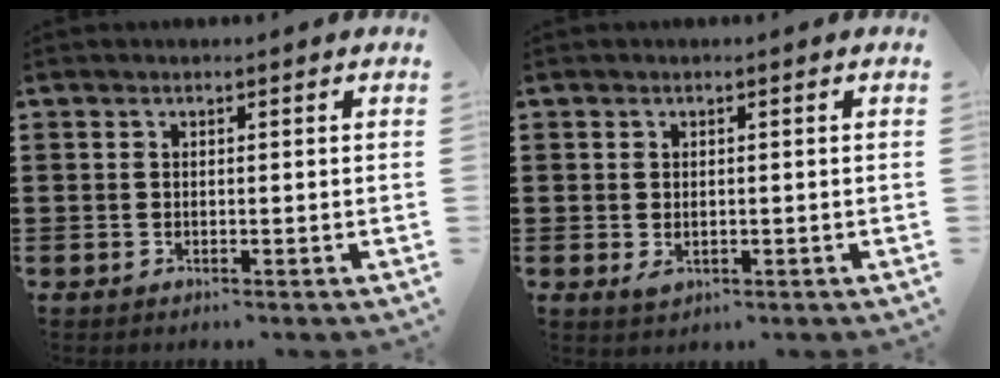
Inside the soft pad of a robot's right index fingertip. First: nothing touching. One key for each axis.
{"total": 1.4, "fx": -0.2, "fy": 0.8, "fz": 1.1, "tx": -0.022, "ty": 0.001, "tz": -0.004}